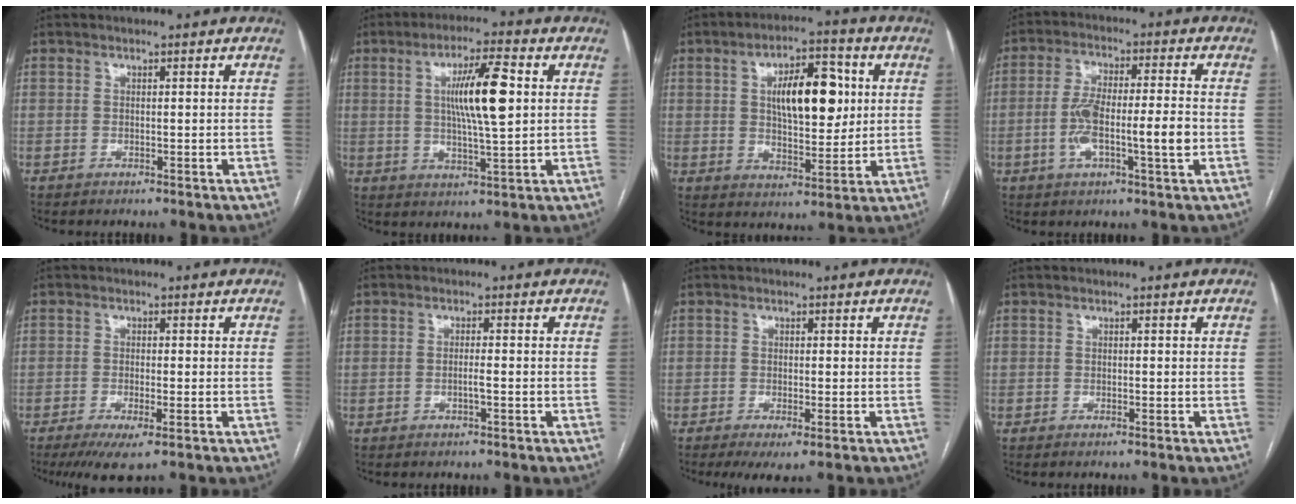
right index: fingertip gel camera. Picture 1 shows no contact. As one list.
[{"total": 10.4, "force": [1.9, 0.9, 10.2], "torque": [-0.179, 0.002, 0.032]}, {"total": 12.4, "force": [2.7, 4.9, 11.1], "torque": [-0.177, 0.016, 0.046]}, {"total": 10.3, "force": [-1.9, 1.5, 10.0], "torque": [-0.185, 0.012, -0.034]}, {"total": 4.6, "force": [-2.5, 0.6, 3.8], "torque": [-0.068, -0.013, -0.040]}, {"total": 1.5, "force": [-0.5, 0.0, 1.4], "torque": [-0.027, -0.001, -0.008]}, {"total": 3.3, "force": [-1.6, 0.6, 2.8], "torque": [-0.043, -0.010, -0.022]}, {"total": 0.0}]